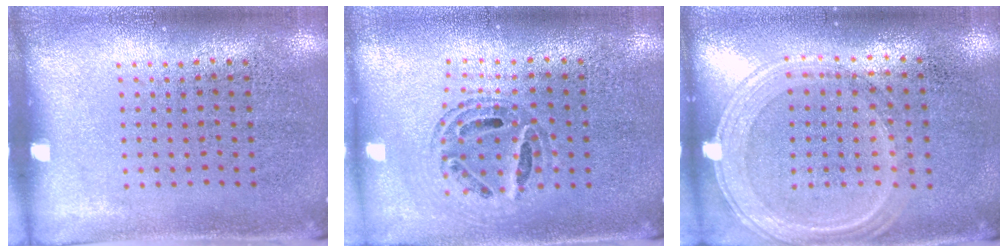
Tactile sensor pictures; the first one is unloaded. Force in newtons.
{"total": 0.8, "press": 0.7, "slide": 0.1}
{"total": 1.2, "press": 1.1, "slide": 0.5}